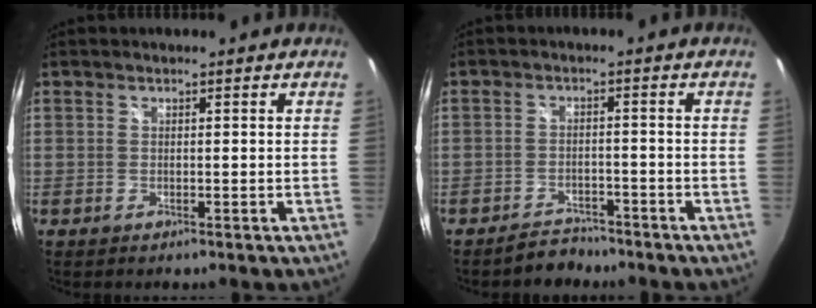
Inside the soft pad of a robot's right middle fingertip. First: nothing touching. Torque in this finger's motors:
{"motor_torque": [0.35, -0.41, 0.09, 0.00]}